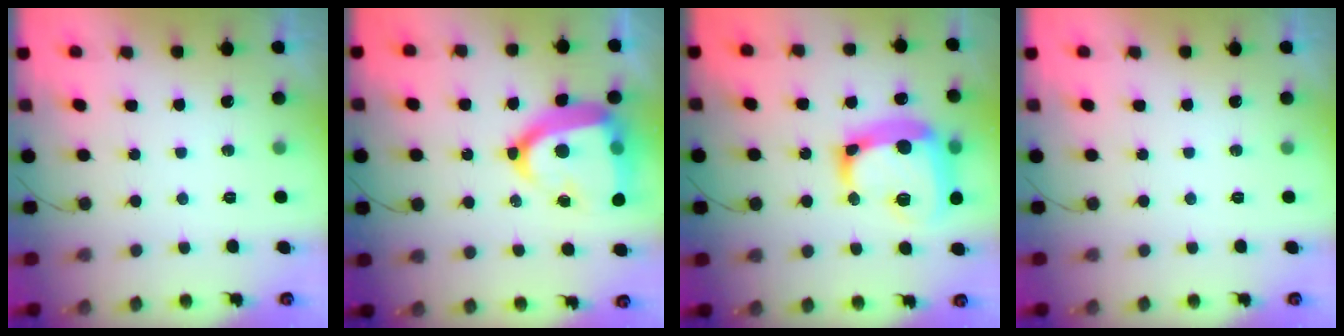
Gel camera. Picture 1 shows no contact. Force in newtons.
{"total": 20.6, "press": 20.5, "slide": 2.0}
{"total": 20.5, "press": 20.4, "slide": 1.7}
{"total": 0.0}